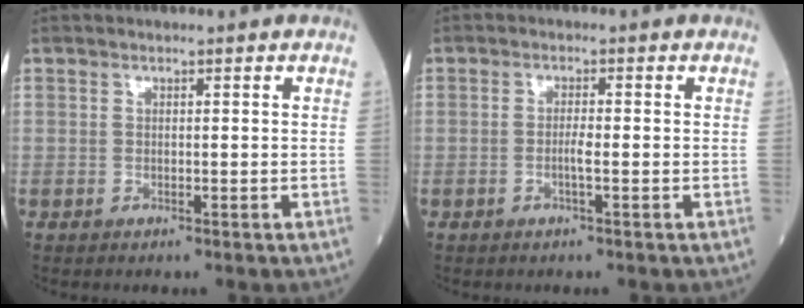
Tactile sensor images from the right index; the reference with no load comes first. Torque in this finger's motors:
{"motor_torque": [0.02, 0.01, -0.01, 0.00]}